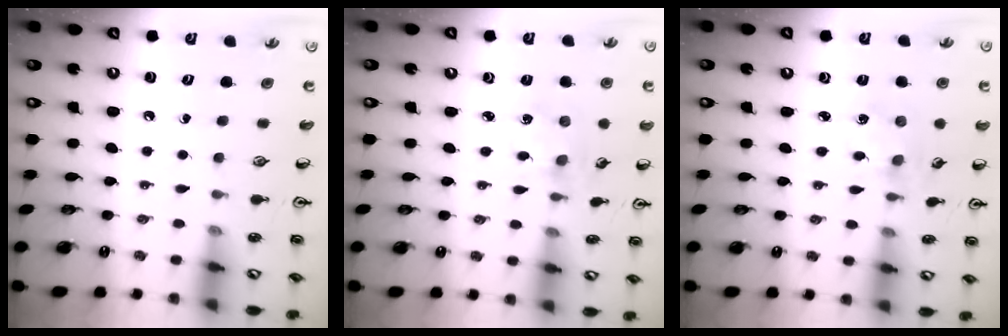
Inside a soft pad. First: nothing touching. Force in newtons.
{"total": 1.6, "press": 1.5, "slide": 0.3}
{"total": 1.6, "press": 1.5, "slide": 0.3}